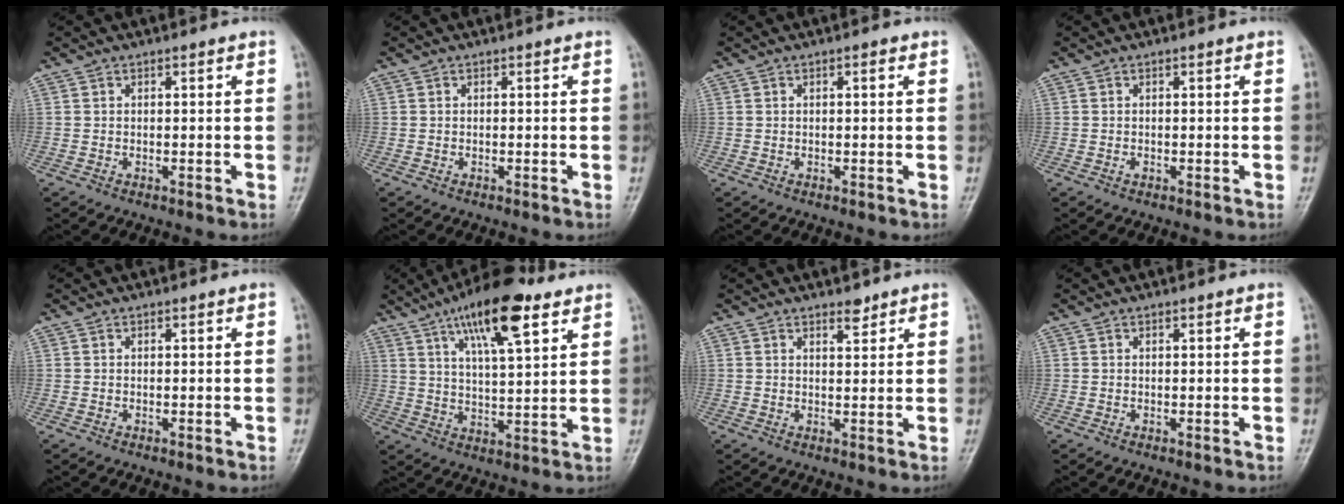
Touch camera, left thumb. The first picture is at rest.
{"total": 0.0}
{"total": 1.1, "force": [0.4, 0.3, 0.9], "torque": [-0.013, 0.002, 0.004]}
{"total": 0.7, "force": [0.0, 0.5, 0.6], "torque": [-0.005, 0.000, 0.001]}
{"total": 0.0}
{"total": 15.4, "force": [8.7, 4.8, 11.9], "torque": [-0.174, -0.027, 0.142]}
{"total": 2.4, "force": [1.9, 0.9, 1.2], "torque": [-0.009, -0.014, 0.030]}
{"total": 0.5, "force": [0.3, 0.1, 0.4], "torque": [-0.006, -0.001, 0.004]}